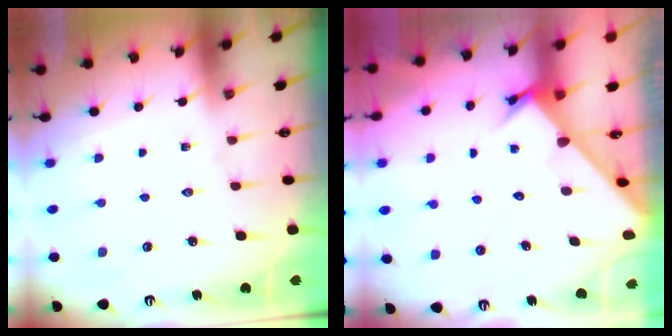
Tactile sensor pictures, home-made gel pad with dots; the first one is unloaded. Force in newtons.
{"total": 2.4, "press": 2.4, "slide": 0.0}